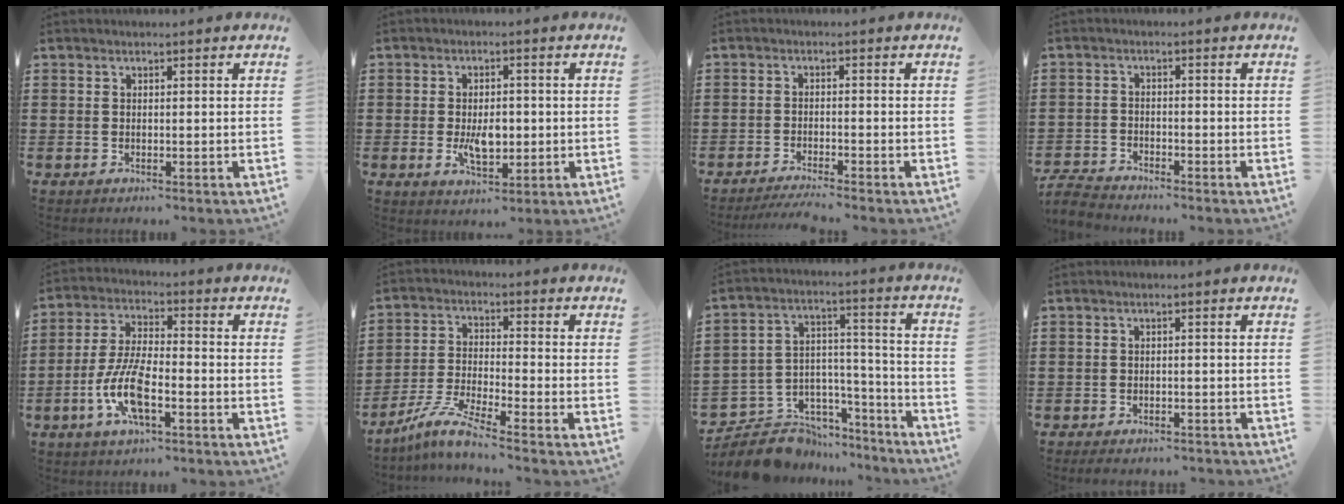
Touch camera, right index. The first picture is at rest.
{"total": 5.3, "force": [-0.7, 2.7, 4.5], "torque": [-0.071, -0.004, -0.015]}
{"total": 2.6, "force": [-2.5, -0.3, 0.7], "torque": [-0.012, -0.001, -0.050]}
{"total": 3.3, "force": [-3.2, 0.4, 0.4], "torque": [-0.024, -0.003, -0.072]}
{"total": 9.1, "force": [-3.4, 3.1, 7.9], "torque": [-0.183, -0.011, -0.069]}
{"total": 6.3, "force": [-5.4, -0.4, 3.2], "torque": [-0.087, -0.020, -0.112]}
{"total": 8.5, "force": [-6.7, 5.0, 1.3], "torque": [-0.042, 0.009, -0.121]}
{"total": 1.8, "force": [-1.8, 0.3, 0.3], "torque": [-0.016, -0.005, -0.039]}